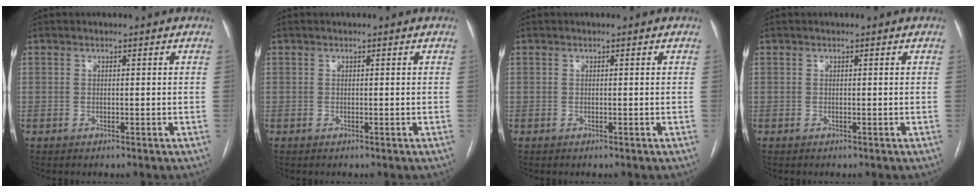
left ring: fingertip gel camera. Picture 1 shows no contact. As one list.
[{"total": 0.0}, {"total": 0.0}, {"total": 0.0}]